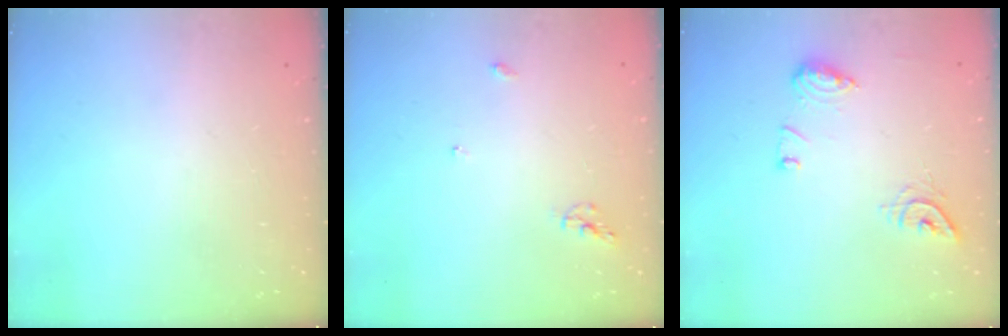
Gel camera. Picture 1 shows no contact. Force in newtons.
{"total": 5.4, "press": 5.4, "slide": 0.0}
{"total": 9.8, "press": 9.8, "slide": 0.6}